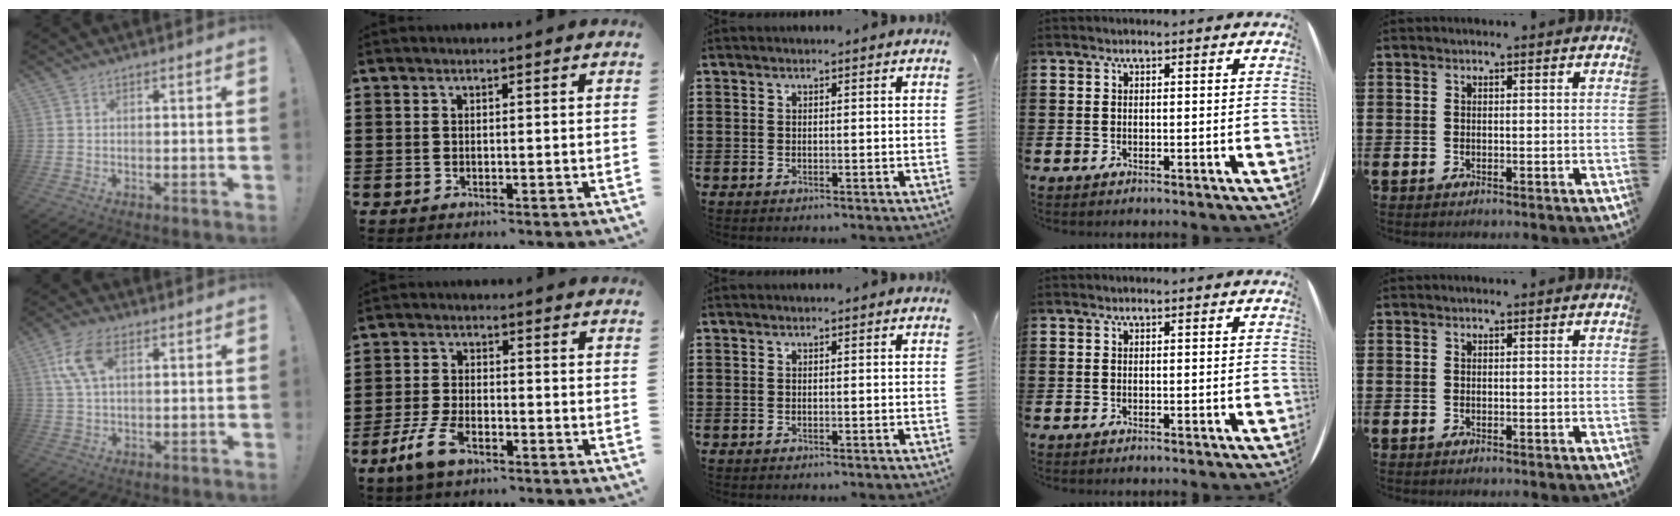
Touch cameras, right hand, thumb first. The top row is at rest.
{"thumb": {"total": 9.8, "force": [3.6, 5.1, 7.6], "torque": [-0.150, 0.002, 0.068]}, "index": {"total": 6.0, "force": [-3.3, 2.5, 4.3], "torque": [-0.105, -0.003, -0.066]}}